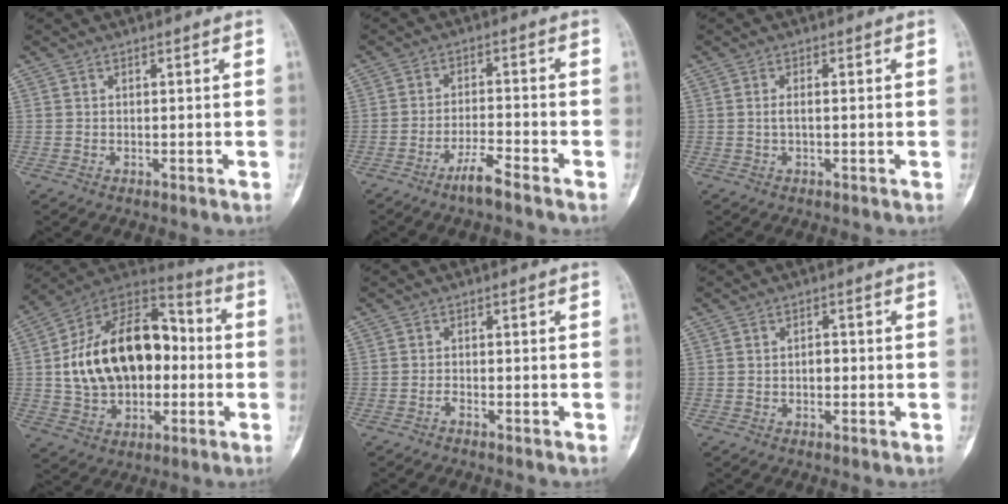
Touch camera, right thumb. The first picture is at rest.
{"total": 4.8, "force": [-3.7, 0.3, 3.1], "torque": [-0.063, 0.021, -0.072]}
{"total": 1.5, "force": [-0.1, 0.5, 1.4], "torque": [-0.032, 0.006, -0.002]}
{"total": 23.7, "force": [0.3, 15.4, 18.0], "torque": [-0.278, 0.038, 0.009]}
{"total": 0.9, "force": [-0.8, 0.0, 0.3], "torque": [-0.008, 0.005, -0.017]}
{"total": 1.8, "force": [-0.2, 1.2, 1.3], "torque": [-0.013, 0.004, -0.005]}